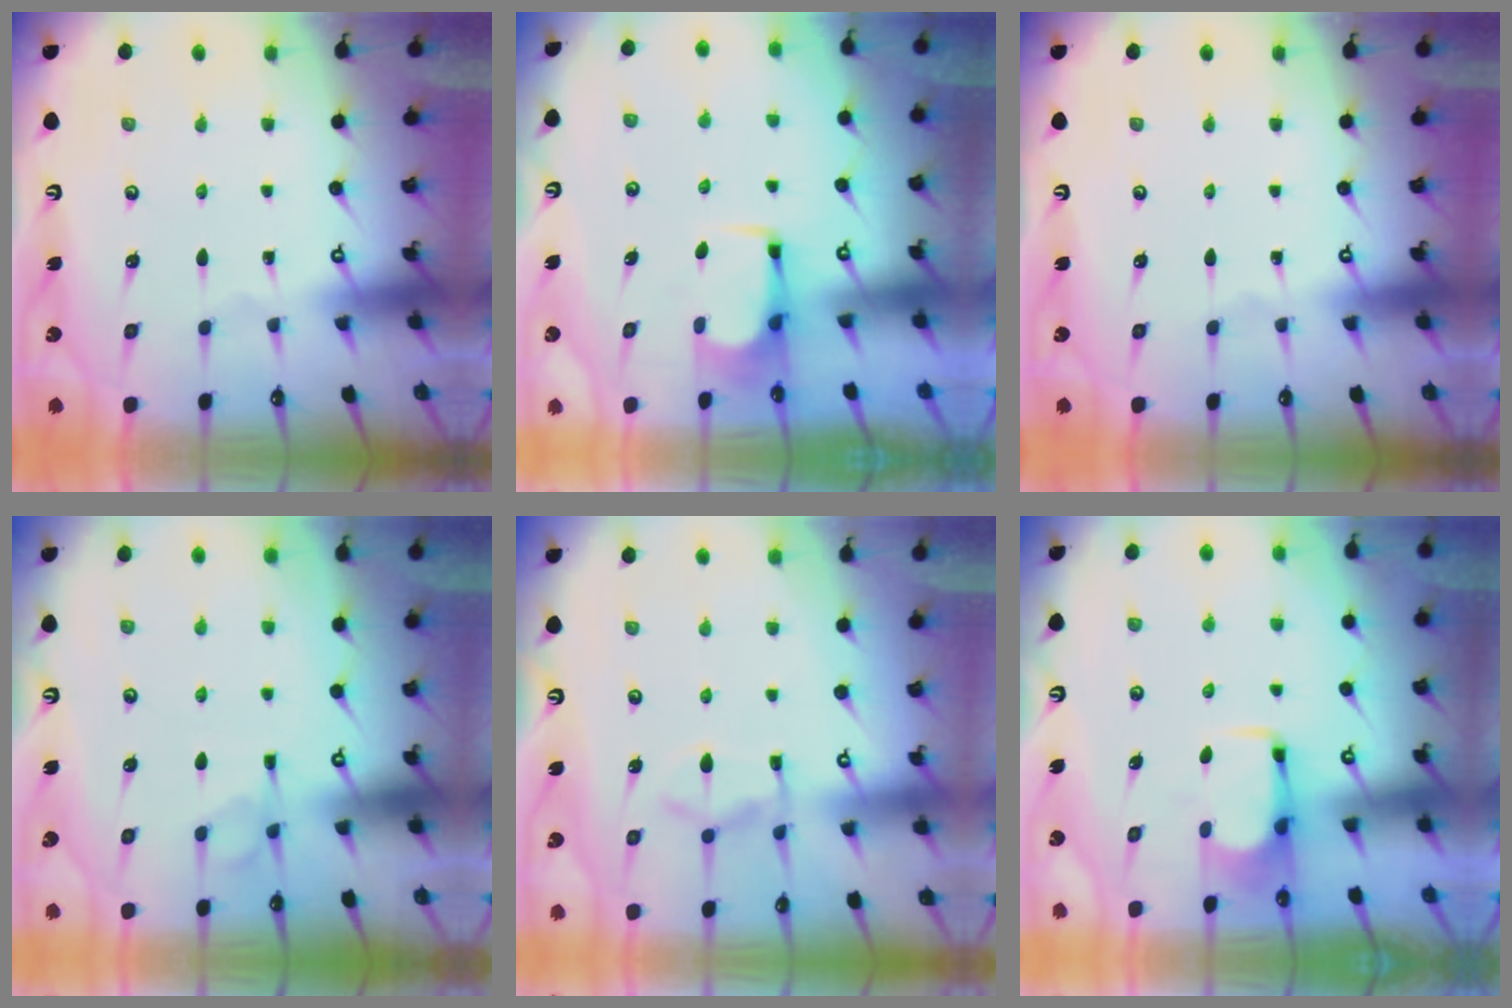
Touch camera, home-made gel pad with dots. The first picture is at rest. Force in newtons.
{"total": 2.3, "press": 2.3, "slide": 0.3}
{"total": 0.0}
{"total": 1.2, "press": 0.0, "slide": 1.2}
{"total": 10.5, "press": 10.4, "slide": 1.3}
{"total": 2.8, "press": 2.8, "slide": 0.3}